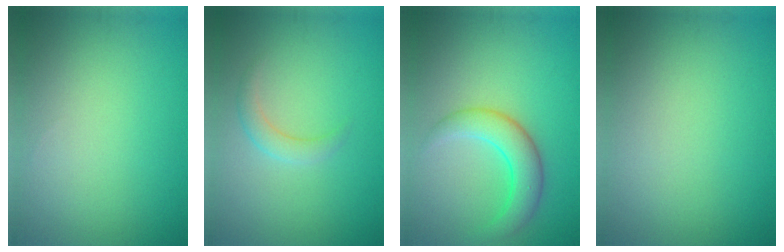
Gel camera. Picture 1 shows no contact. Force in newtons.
{"total": 1.7, "press": 1.7, "slide": 0.0}
{"total": 4.3, "press": 4.3, "slide": 0.1}
{"total": 0.0}